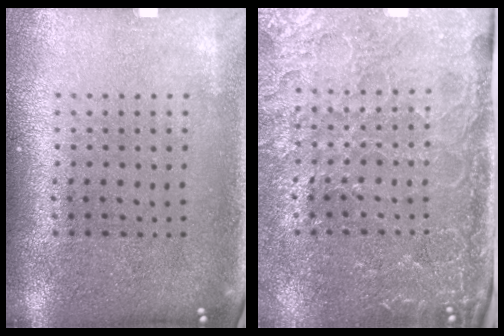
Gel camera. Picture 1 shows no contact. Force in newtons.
{"total": 4.3, "press": 3.6, "slide": 2.3}